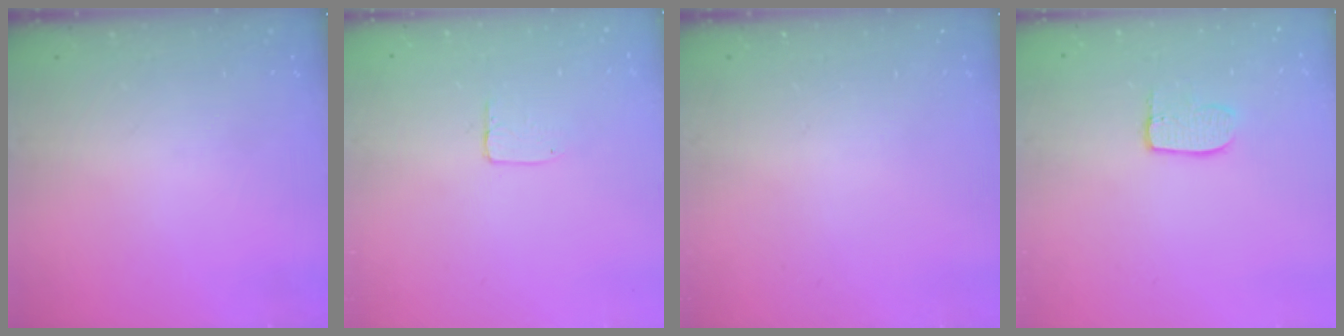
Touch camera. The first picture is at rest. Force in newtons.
{"total": 3.8, "press": 3.8, "slide": 0.3}
{"total": 0.0}
{"total": 6.8, "press": 6.8, "slide": 0.1}